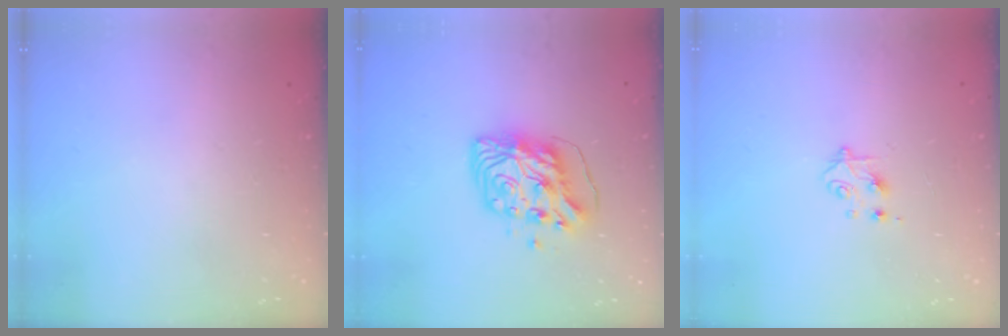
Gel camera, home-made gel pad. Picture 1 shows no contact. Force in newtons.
{"total": 10.0, "press": 9.9, "slide": 1.4}
{"total": 4.9, "press": 4.8, "slide": 0.7}